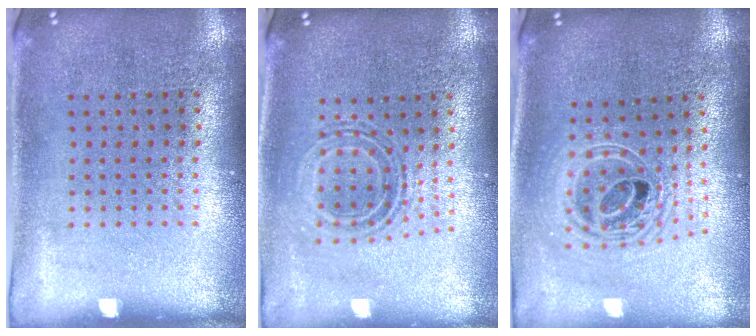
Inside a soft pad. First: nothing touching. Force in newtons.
{"total": 0.9, "press": 0.8, "slide": 0.3}
{"total": 2.2, "press": 1.7, "slide": 1.5}